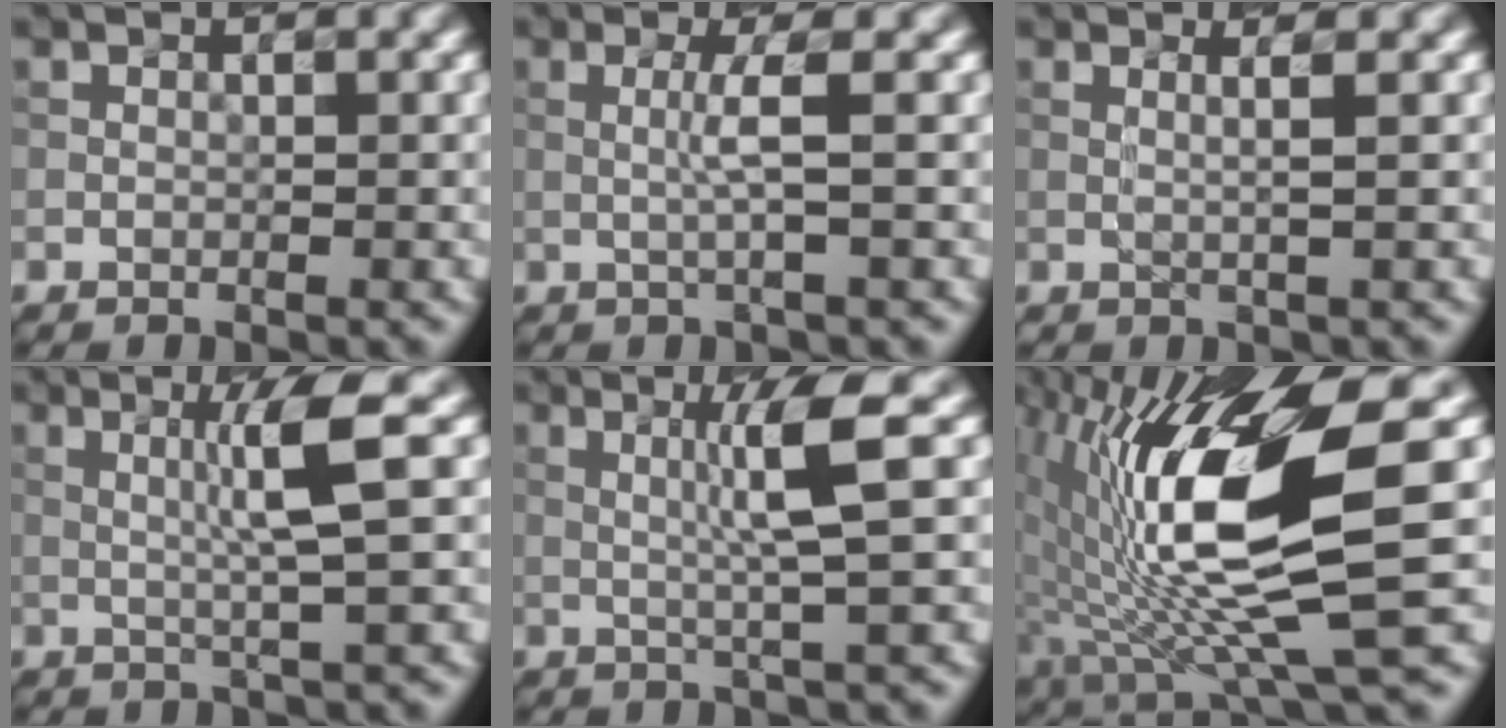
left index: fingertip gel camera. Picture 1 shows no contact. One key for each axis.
{"total": 2.2, "fx": 0.1, "fy": 0.1, "fz": 2.2, "tx": -0.048, "ty": 0.000, "tz": -0.001}
{"total": 2.3, "fx": 0.7, "fy": 0.7, "fz": 2.0, "tx": -0.028, "ty": 0.005, "tz": -0.012}
{"total": 4.1, "fx": 0.7, "fy": 0.0, "fz": 4.1, "tx": -0.076, "ty": 0.003, "tz": 0.015}
{"total": 4.3, "fx": 0.8, "fy": -0.1, "fz": 4.2, "tx": -0.078, "ty": 0.003, "tz": 0.016}
{"total": 14.3, "fx": 0.6, "fy": 3.3, "fz": 13.9, "tx": -0.256, "ty": -0.006, "tz": 0.018}